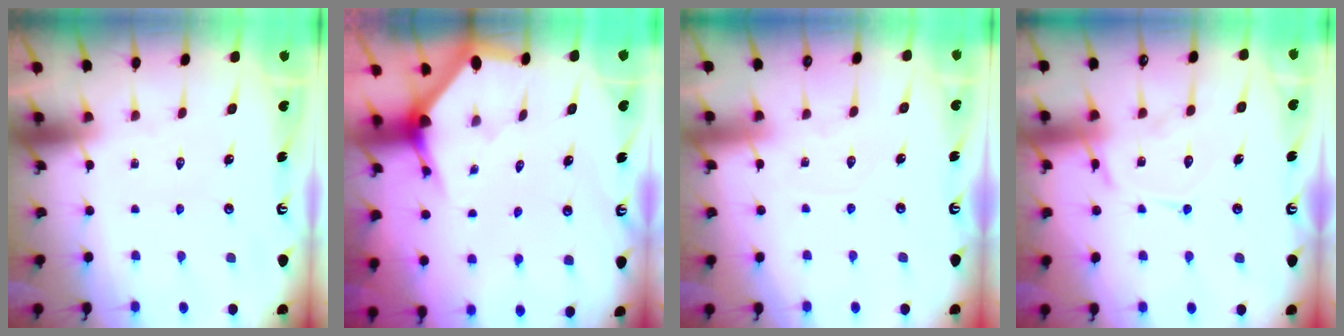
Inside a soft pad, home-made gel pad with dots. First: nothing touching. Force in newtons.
{"total": 2.9, "press": 2.9, "slide": 0.1}
{"total": 3.9, "press": 3.8, "slide": 0.4}
{"total": 14.1, "press": 14.0, "slide": 1.3}